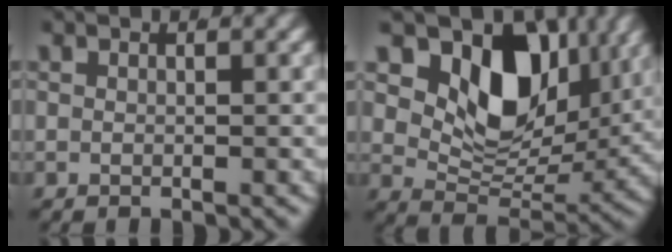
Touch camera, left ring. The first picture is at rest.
{"total": 12.7, "force": [4.2, 8.6, 8.3], "torque": [-0.142, -0.014, 0.070]}